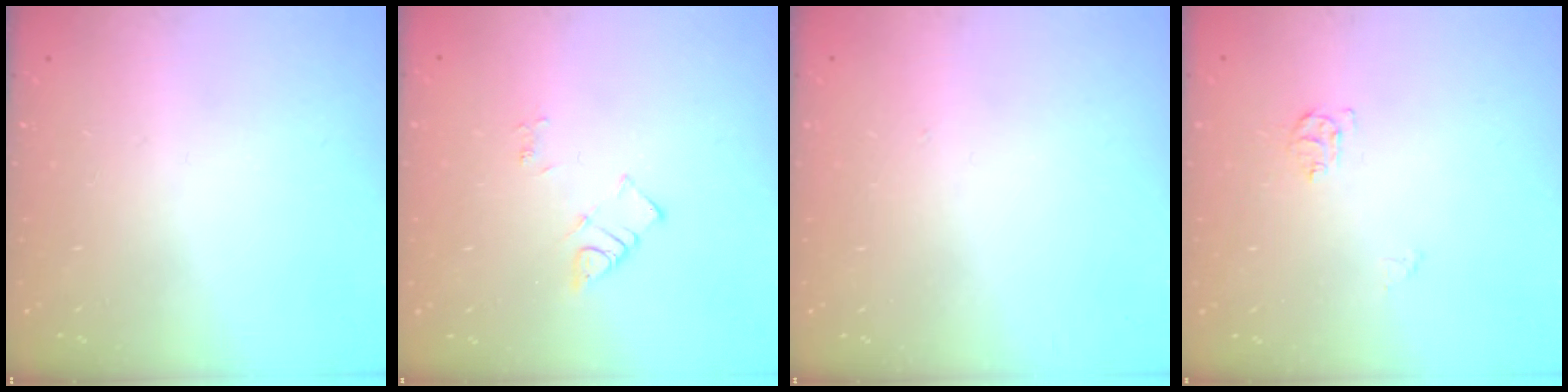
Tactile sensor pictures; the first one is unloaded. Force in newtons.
{"total": 5.4, "press": 5.4, "slide": 0.1}
{"total": 1.6, "press": 1.6, "slide": 0.0}
{"total": 5.8, "press": 5.8, "slide": 0.6}